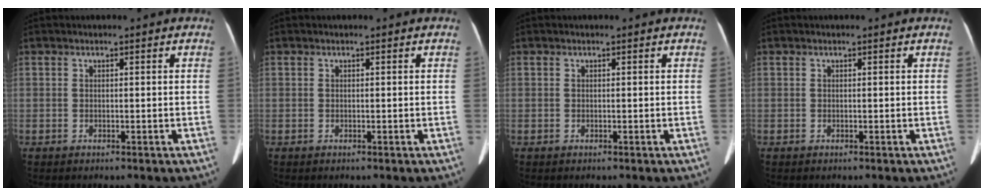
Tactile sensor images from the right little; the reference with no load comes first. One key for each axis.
{"total": 0.0}
{"total": 0.0}
{"total": 0.0}